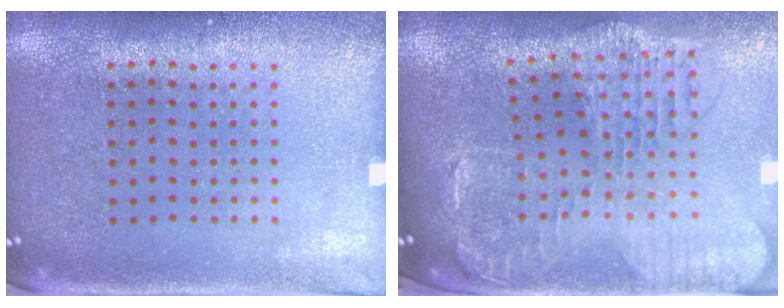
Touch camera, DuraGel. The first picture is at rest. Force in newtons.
{"total": 2.2, "press": 2.0, "slide": 1.0}